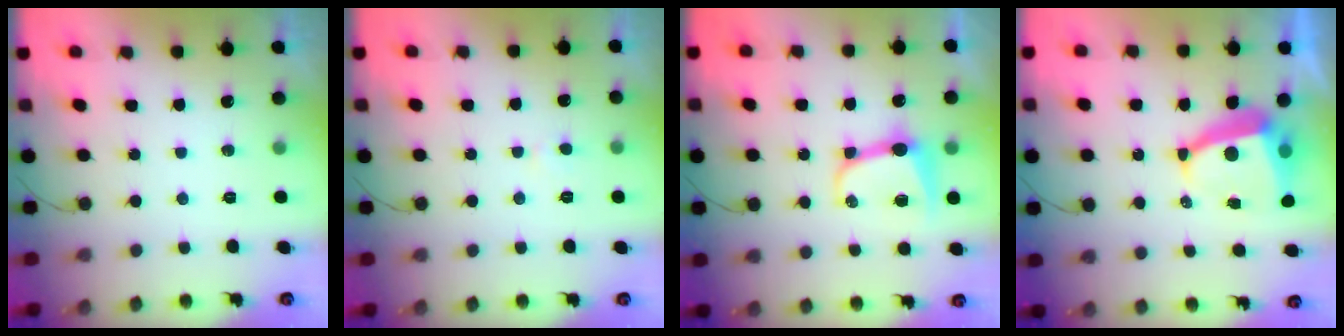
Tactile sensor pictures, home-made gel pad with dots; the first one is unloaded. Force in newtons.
{"total": 2.8, "press": 2.8, "slide": 0.3}
{"total": 10.0, "press": 10.0, "slide": 0.9}
{"total": 7.9, "press": 7.8, "slide": 0.9}